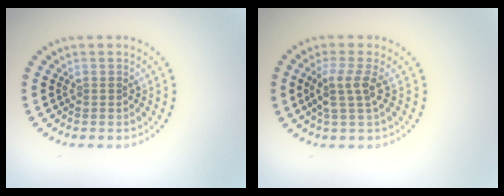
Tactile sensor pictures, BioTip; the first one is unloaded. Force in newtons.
{"total": 2.6, "press": 2.0, "slide": 1.7}